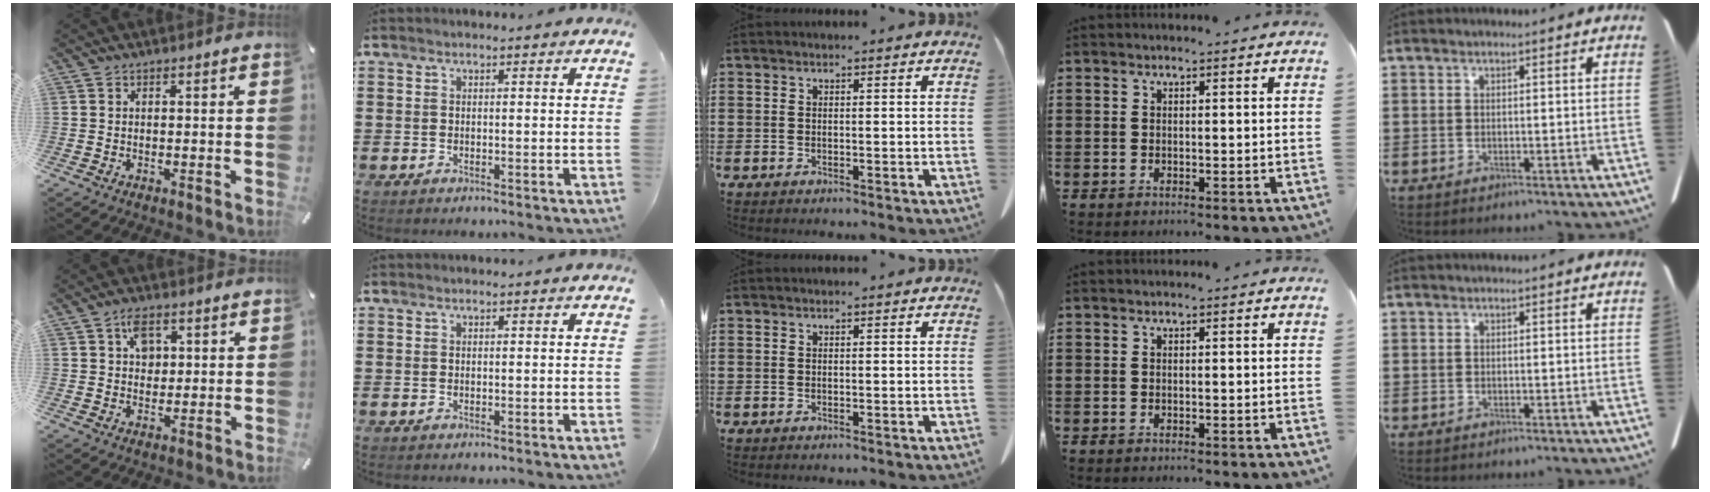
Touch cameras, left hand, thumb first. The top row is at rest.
{"thumb": {"total": 5.3, "force": [1.8, 4.1, 2.9], "torque": [-0.042, 0.000, 0.028]}}